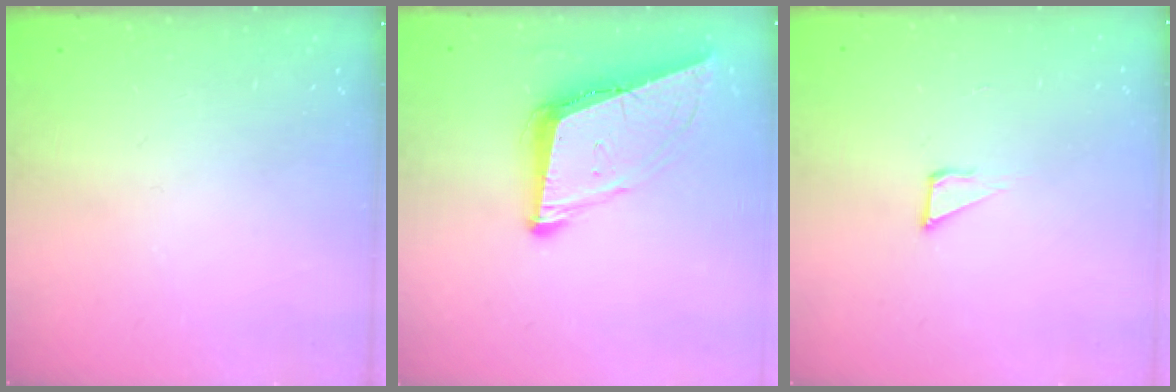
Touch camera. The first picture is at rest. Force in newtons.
{"total": 10.3, "press": 9.6, "slide": 3.6}
{"total": 4.3, "press": 4.3, "slide": 0.3}